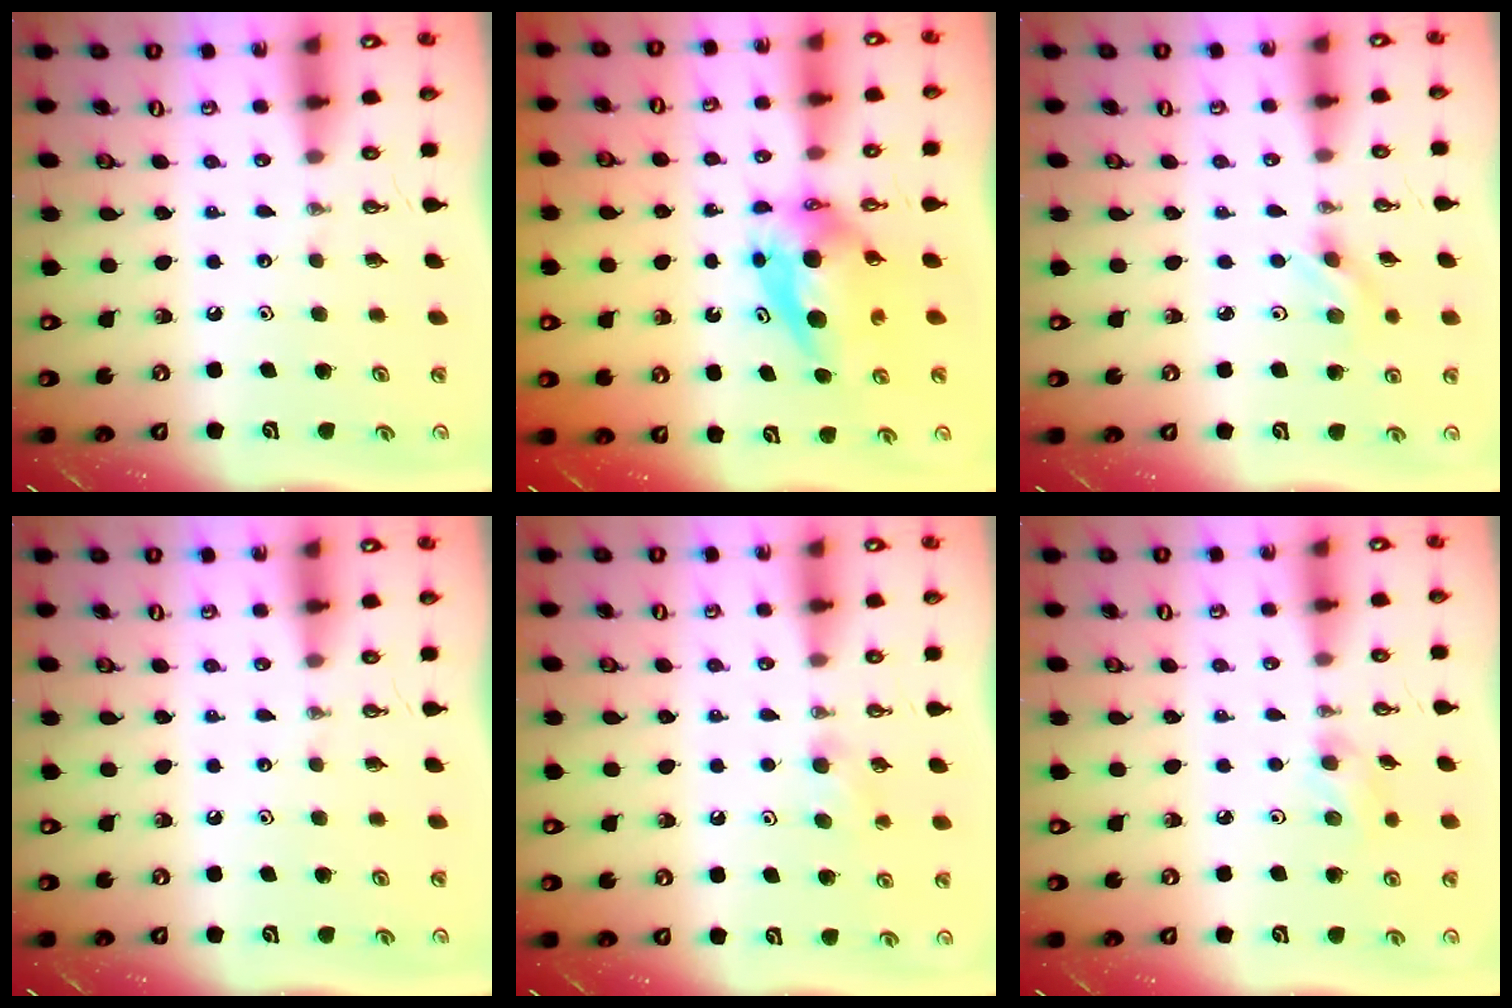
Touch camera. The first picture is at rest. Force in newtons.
{"total": 6.7, "press": 6.7, "slide": 0.7}
{"total": 2.9, "press": 2.6, "slide": 1.4}
{"total": 0.0}
{"total": 6.9, "press": 1.9, "slide": 6.7}
{"total": 4.7, "press": 4.4, "slide": 1.4}